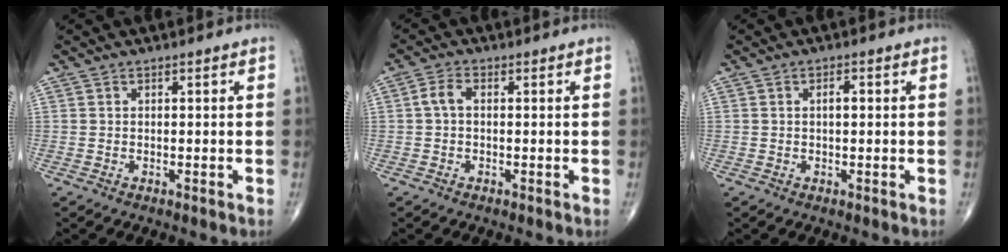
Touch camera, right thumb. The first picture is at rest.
{"total": 2.7, "force": [0.0, 1.6, 2.2], "torque": [-0.046, 0.009, -0.004]}
{"total": 1.6, "force": [0.1, 0.7, 1.4], "torque": [-0.021, 0.002, -0.001]}